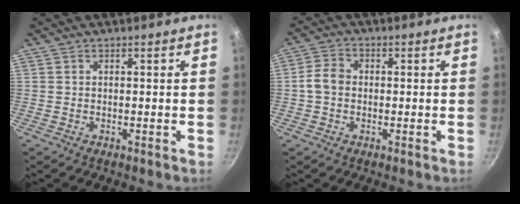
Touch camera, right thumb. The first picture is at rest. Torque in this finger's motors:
{"motor_torque": [0.31, 1.44, 0.51, -0.42, -0.01]}